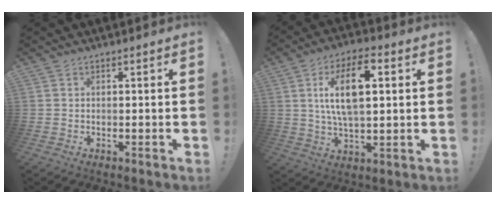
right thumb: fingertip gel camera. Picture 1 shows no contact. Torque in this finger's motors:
{"motor_torque": [0.44, 1.29, 0.44, -0.44, 0.26]}